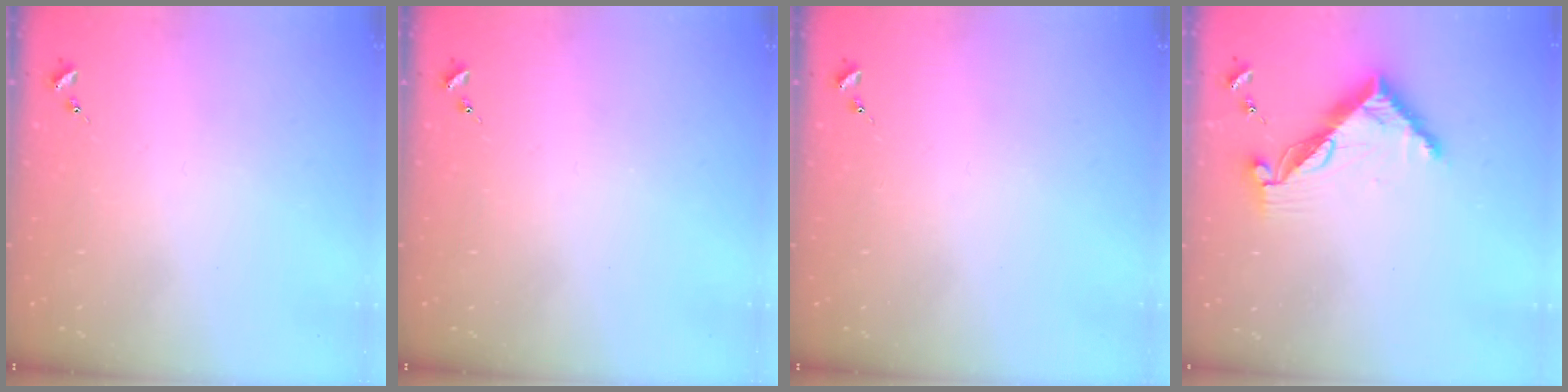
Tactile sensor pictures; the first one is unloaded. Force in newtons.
{"total": 0.0}
{"total": 0.0}
{"total": 9.8, "press": 9.8, "slide": 0.9}